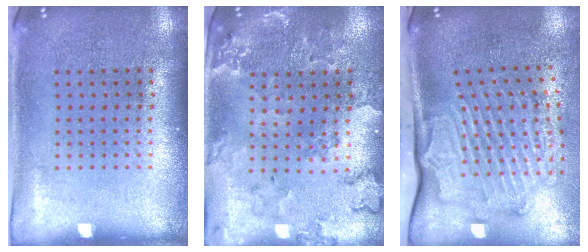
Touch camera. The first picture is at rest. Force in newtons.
{"total": 0.7, "press": 0.7, "slide": 0.2}
{"total": 2.4, "press": 2.2, "slide": 0.9}